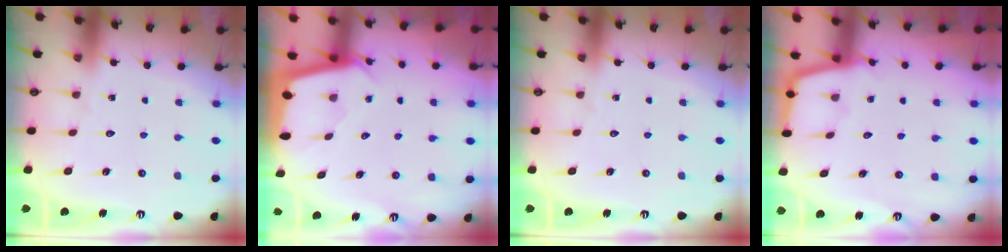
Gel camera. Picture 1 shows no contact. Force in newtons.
{"total": 1.9, "press": 1.9, "slide": 0.3}
{"total": 0.0}
{"total": 2.1, "press": 2.1, "slide": 0.4}